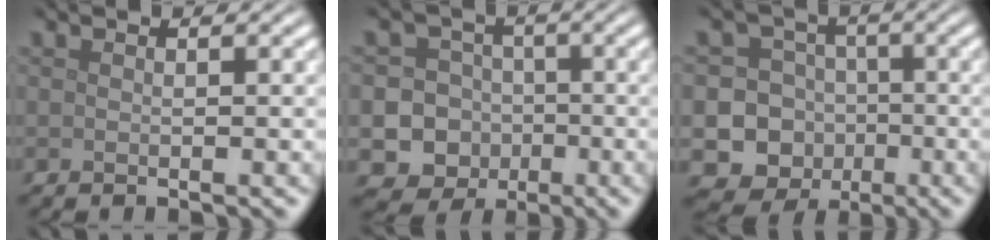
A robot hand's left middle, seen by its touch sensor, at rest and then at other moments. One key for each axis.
{"total": 12.1, "fx": -4.2, "fy": 11.1, "fz": 2.4, "tx": -0.042, "ty": -0.021, "tz": -0.084}
{"total": 14.5, "fx": -4.6, "fy": 13.4, "fz": 2.7, "tx": -0.056, "ty": -0.018, "tz": -0.090}